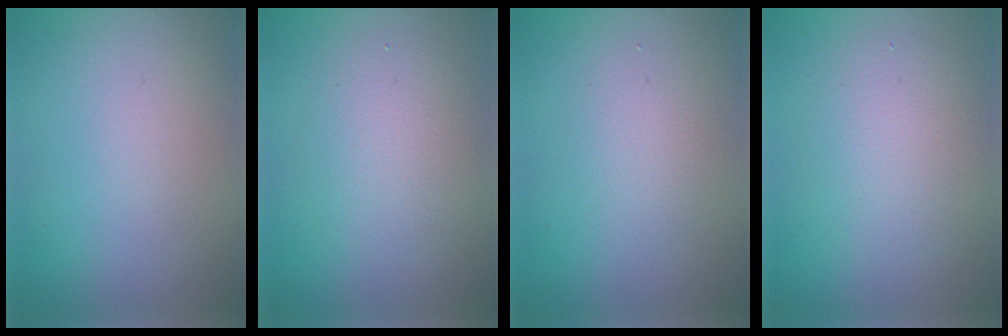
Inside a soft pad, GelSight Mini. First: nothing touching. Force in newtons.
{"total": 3.7, "press": 3.7, "slide": 0.4}
{"total": 2.1, "press": 2.1, "slide": 0.0}
{"total": 4.0, "press": 4.0, "slide": 0.1}